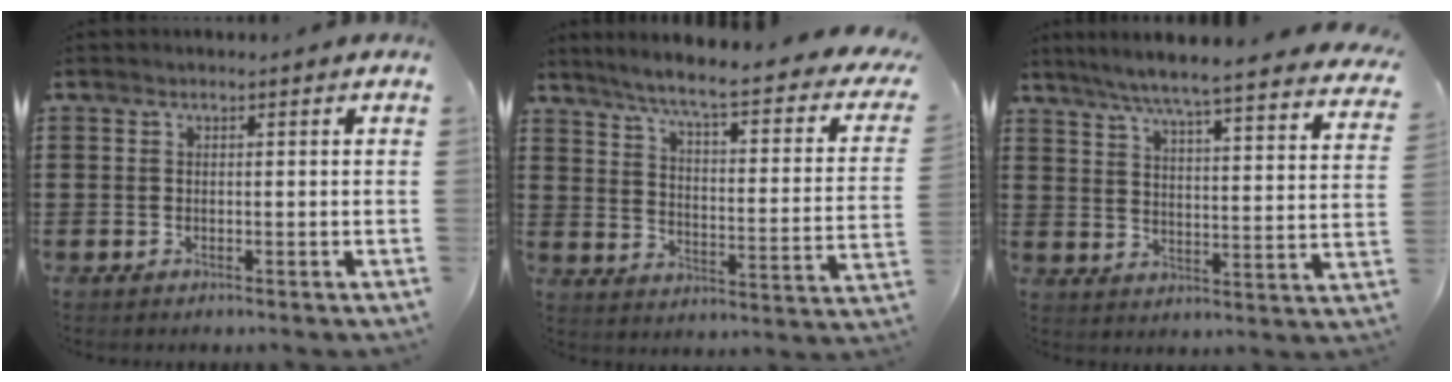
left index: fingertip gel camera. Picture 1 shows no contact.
{"total": 6.2, "force": [4.7, -0.5, 4.0], "torque": [-0.099, -0.040, 0.069]}
{"total": 5.8, "force": [5.1, -0.7, 2.8], "torque": [-0.077, -0.039, 0.080]}